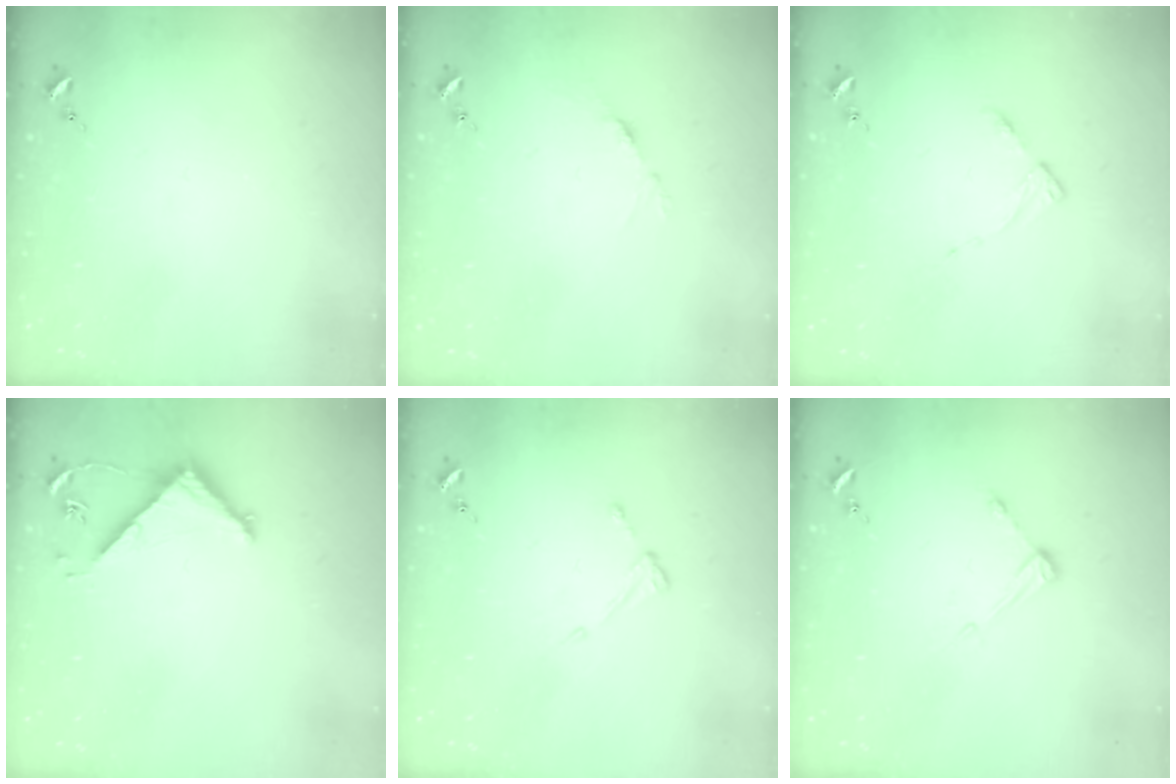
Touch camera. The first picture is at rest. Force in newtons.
{"total": 4.0, "press": 3.9, "slide": 0.5}
{"total": 5.0, "press": 4.9, "slide": 0.6}
{"total": 4.8, "press": 4.8, "slide": 0.3}
{"total": 4.3, "press": 4.3, "slide": 0.5}
{"total": 5.2, "press": 5.1, "slide": 0.3}